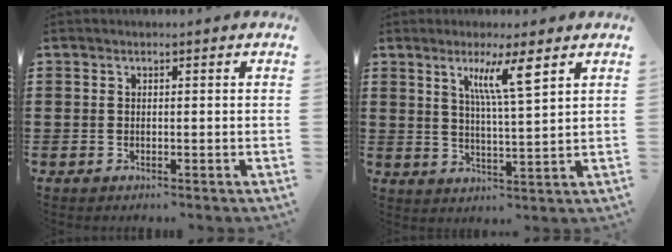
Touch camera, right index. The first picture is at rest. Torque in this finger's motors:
{"motor_torque": [0.29, 0.18, 0.24, 0.11]}